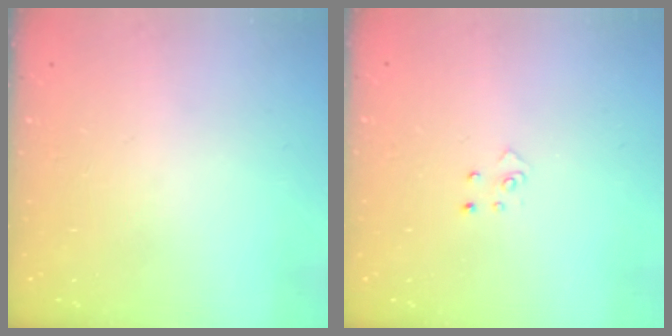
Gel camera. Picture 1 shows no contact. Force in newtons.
{"total": 2.6, "press": 2.6, "slide": 0.3}